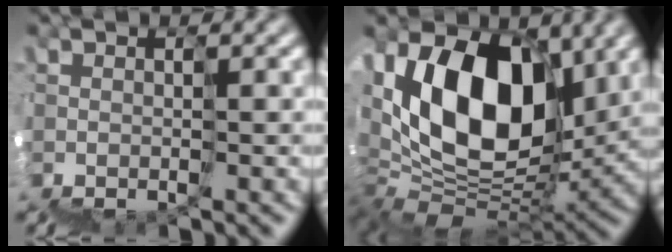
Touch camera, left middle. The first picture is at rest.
{"total": 9.6, "force": [5.6, 5.3, 5.7], "torque": [-0.076, 0.040, 0.075]}